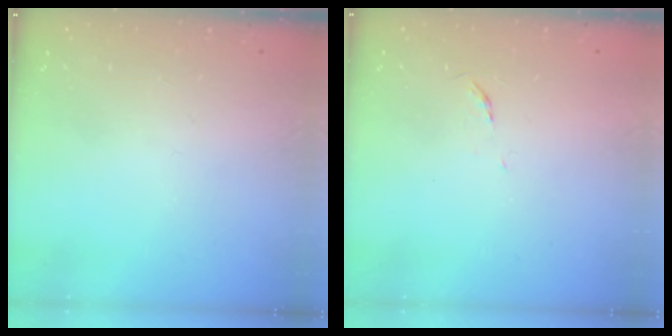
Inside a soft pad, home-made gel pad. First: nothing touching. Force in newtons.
{"total": 3.1, "press": 3.0, "slide": 0.5}